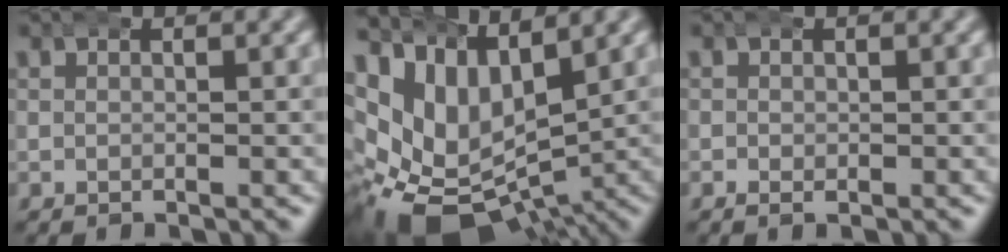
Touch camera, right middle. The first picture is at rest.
{"total": 15.0, "force": [-2.5, 11.6, 9.3], "torque": [-0.195, -0.059, -0.022]}
{"total": 0.0}